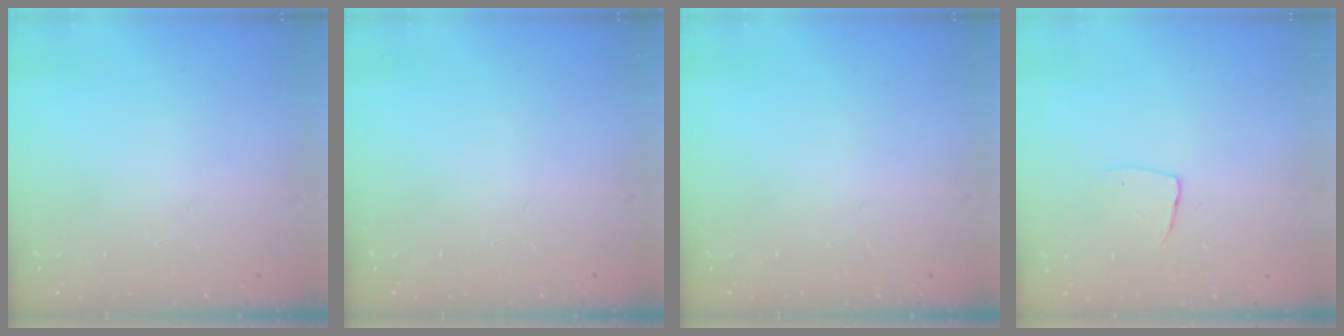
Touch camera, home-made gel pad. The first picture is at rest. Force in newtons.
{"total": 0.0}
{"total": 0.0}
{"total": 5.2, "press": 5.2, "slide": 0.4}